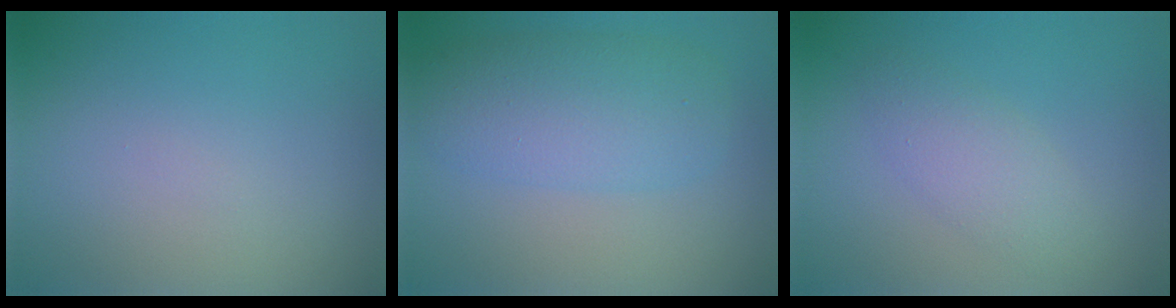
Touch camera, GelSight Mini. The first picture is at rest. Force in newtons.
{"total": 5.5, "press": 5.5, "slide": 0.1}
{"total": 2.5, "press": 2.5, "slide": 0.2}